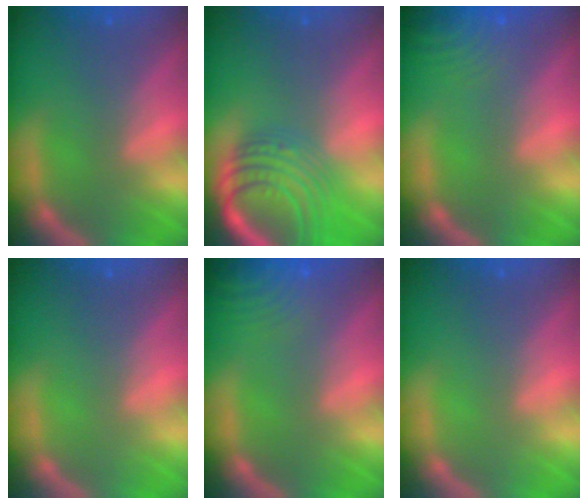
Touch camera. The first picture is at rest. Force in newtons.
{"total": 10.0}
{"total": 8.0}
{"total": 0.0}
{"total": 10.0}
{"total": 0.0}